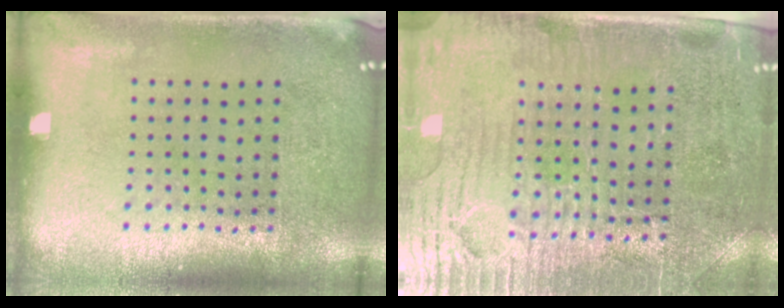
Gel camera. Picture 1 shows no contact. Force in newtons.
{"total": 3.8, "press": 3.6, "slide": 1.4}